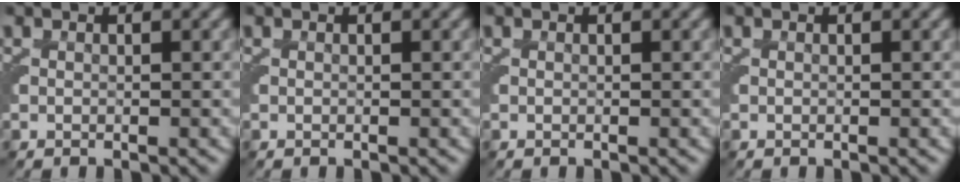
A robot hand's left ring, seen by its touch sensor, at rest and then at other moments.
{"total": 0.0}
{"total": 0.0}
{"total": 0.0}